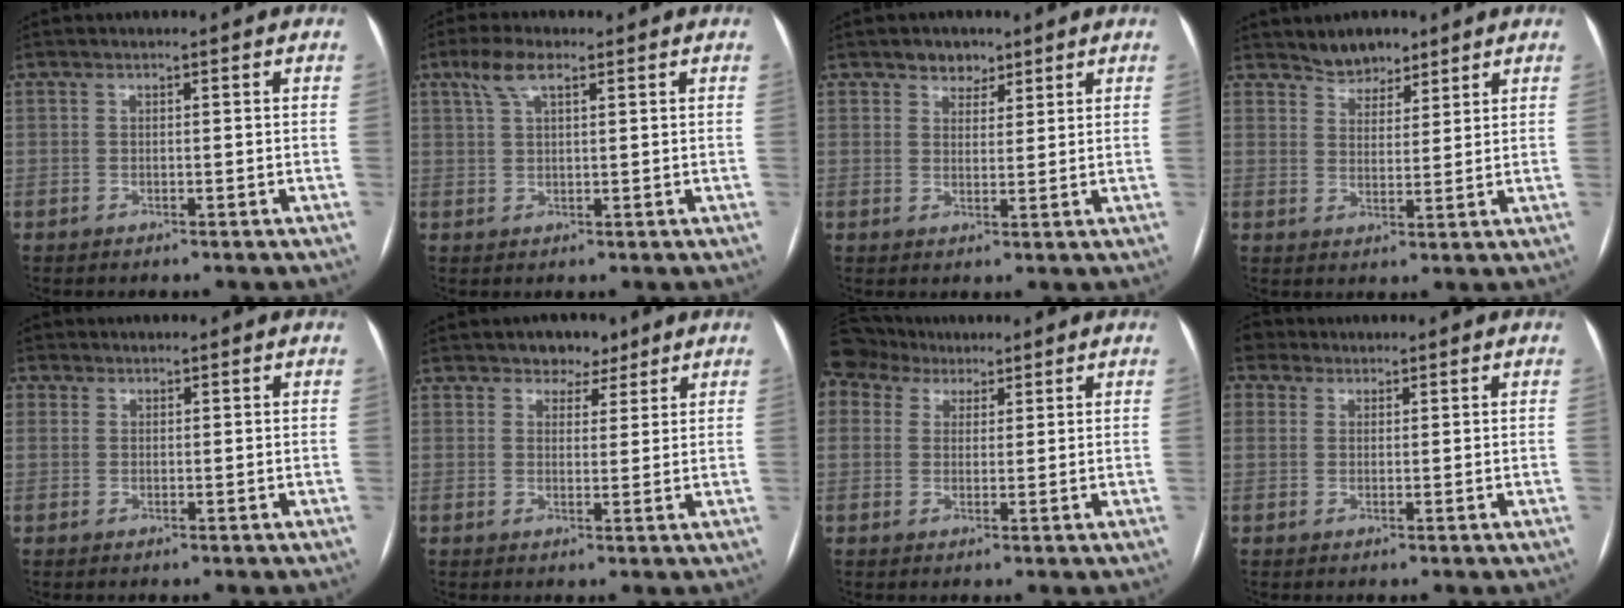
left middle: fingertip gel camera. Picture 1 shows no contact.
{"total": 4.4, "force": [2.6, 1.2, 3.4], "torque": [-0.077, 0.018, 0.053]}
{"total": 3.2, "force": [2.3, 2.1, 0.8], "torque": [-0.006, 0.003, 0.035]}
{"total": 4.6, "force": [3.9, 2.3, 1.0], "torque": [-0.014, 0.006, 0.069]}
{"total": 2.4, "force": [0.9, 2.2, 0.5], "torque": [-0.009, 0.008, 0.017]}
{"total": 3.9, "force": [2.8, 2.5, 0.9], "torque": [-0.004, 0.002, 0.041]}
{"total": 8.1, "force": [6.1, 5.1, 1.7], "torque": [-0.044, 0.043, 0.120]}
{"total": 4.8, "force": [2.9, 3.6, 1.1], "torque": [-0.036, 0.031, 0.059]}